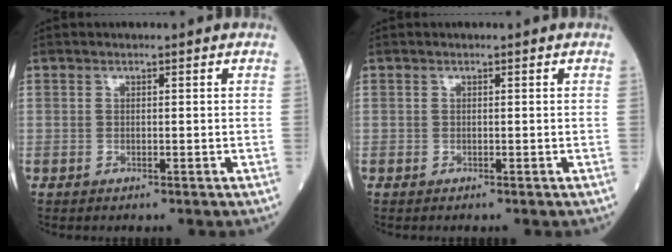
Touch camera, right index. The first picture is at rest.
{"total": 0.0}